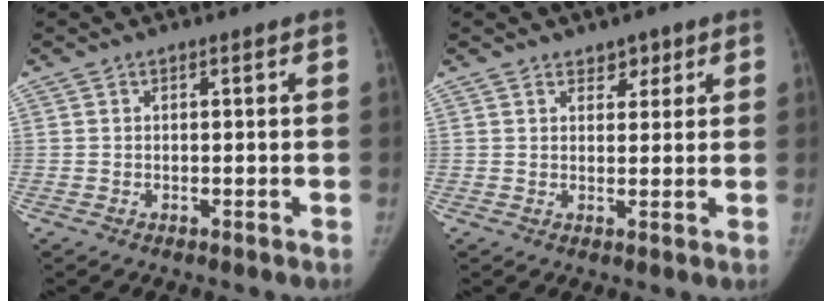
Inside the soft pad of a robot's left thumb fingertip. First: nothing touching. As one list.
[{"total": 2.8, "force": [1.9, 1.9, 1.0], "torque": [0.010, -0.011, 0.027]}]